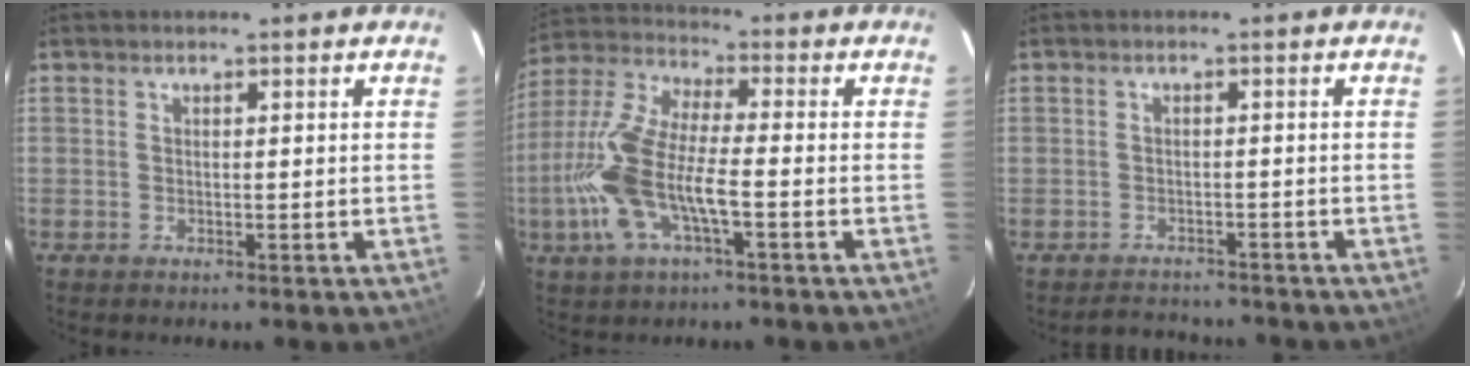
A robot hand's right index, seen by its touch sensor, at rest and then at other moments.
{"total": 14.3, "force": [-4.3, 4.7, 12.8], "torque": [-0.281, -0.001, -0.088]}
{"total": 4.7, "force": [-4.1, 2.1, 0.4], "torque": [-0.011, 0.015, -0.062]}